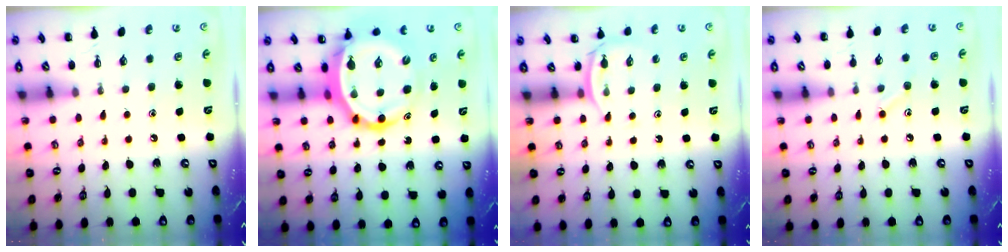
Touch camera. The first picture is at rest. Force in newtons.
{"total": 12.4, "press": 11.9, "slide": 3.5}
{"total": 3.3, "press": 3.1, "slide": 1.1}
{"total": 8.2, "press": 8.0, "slide": 2.0}